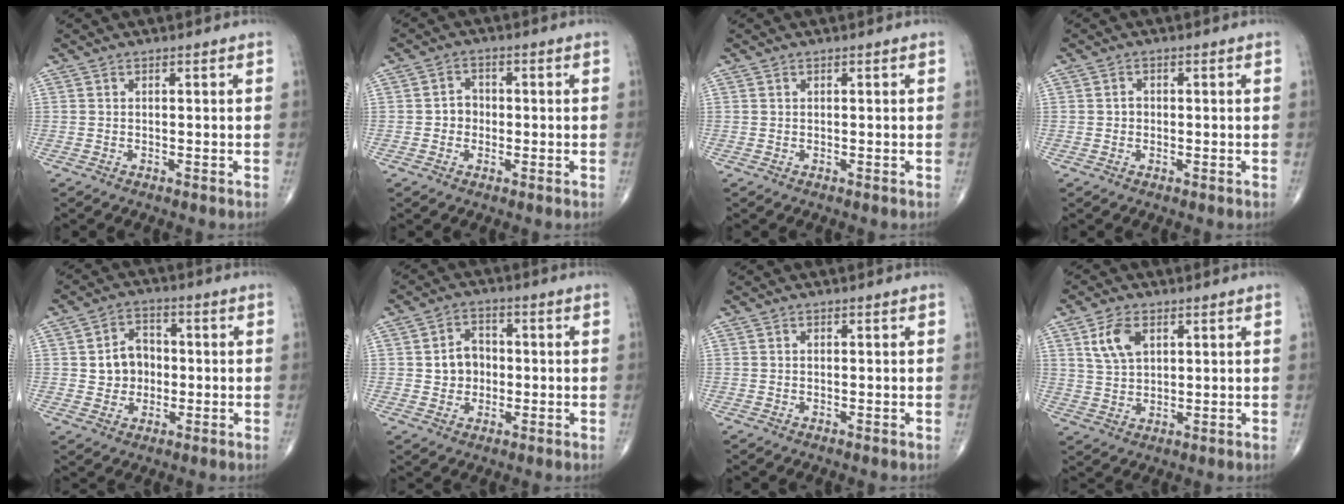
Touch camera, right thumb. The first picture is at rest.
{"total": 3.2, "force": [-0.4, 2.9, 1.3], "torque": [-0.002, 0.010, -0.014]}
{"total": 0.0}
{"total": 1.3, "force": [-0.1, 1.2, 0.5], "torque": [-0.002, 0.004, -0.002]}
{"total": 7.1, "force": [0.0, 6.1, 3.6], "torque": [-0.028, 0.013, -0.004]}
{"total": 6.0, "force": [0.0, 5.1, 3.1], "torque": [-0.024, 0.012, -0.004]}
{"total": 0.0}
{"total": 6.8, "force": [2.8, 4.1, 4.7], "torque": [-0.085, -0.009, 0.059]}